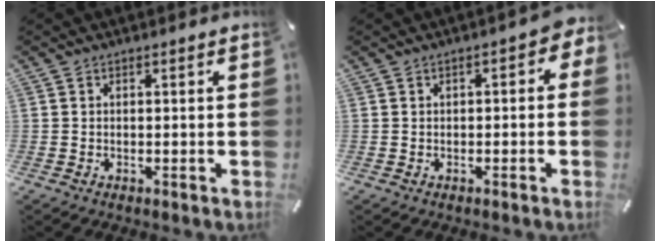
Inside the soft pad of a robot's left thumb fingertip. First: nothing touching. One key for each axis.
{"total": 2.8, "fx": -1.0, "fy": 1.6, "fz": 2.0, "tx": -0.027, "ty": 0.009, "tz": -0.021}